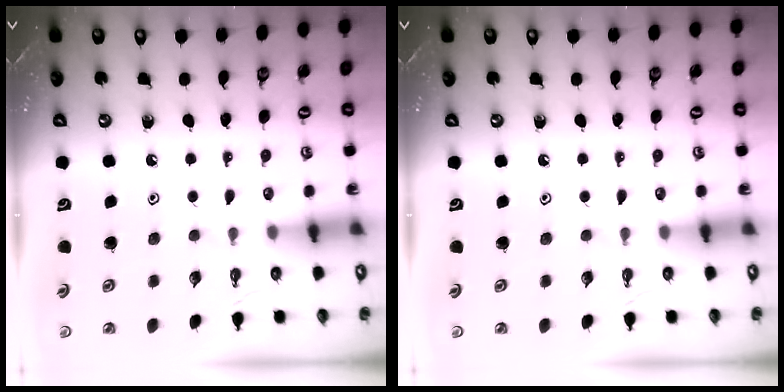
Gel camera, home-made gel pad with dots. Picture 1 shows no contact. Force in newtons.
{"total": 0.0}